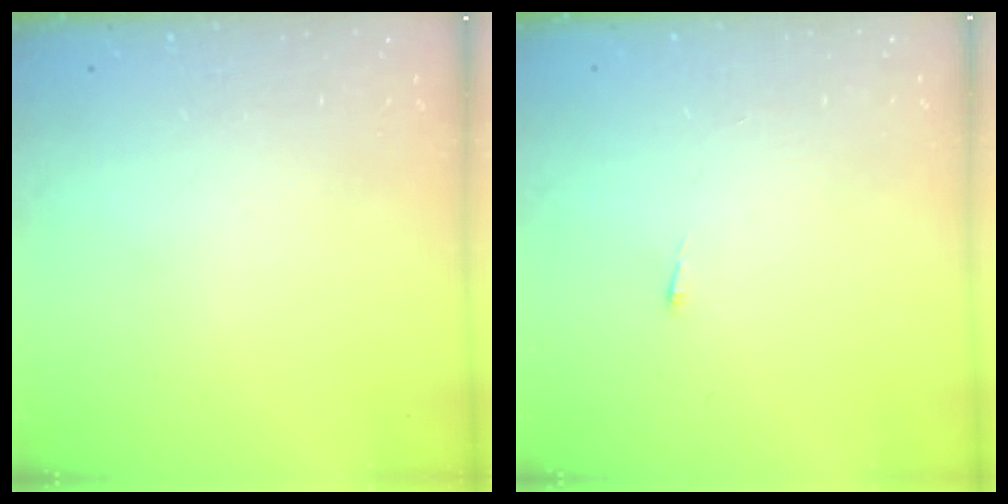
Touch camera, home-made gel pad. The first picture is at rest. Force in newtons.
{"total": 2.6, "press": 2.5, "slide": 0.3}